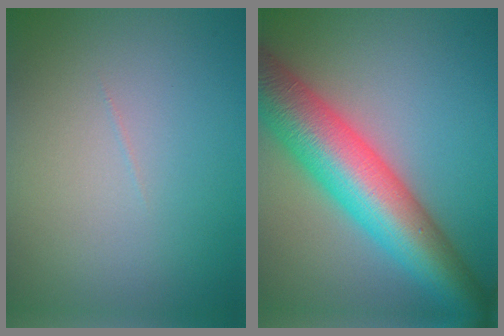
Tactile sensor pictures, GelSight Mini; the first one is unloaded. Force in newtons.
{"total": 11.0, "press": 11.0, "slide": 0.3}